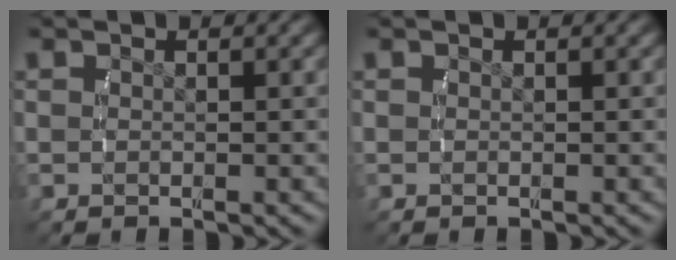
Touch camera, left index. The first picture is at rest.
{"total": 0.0}